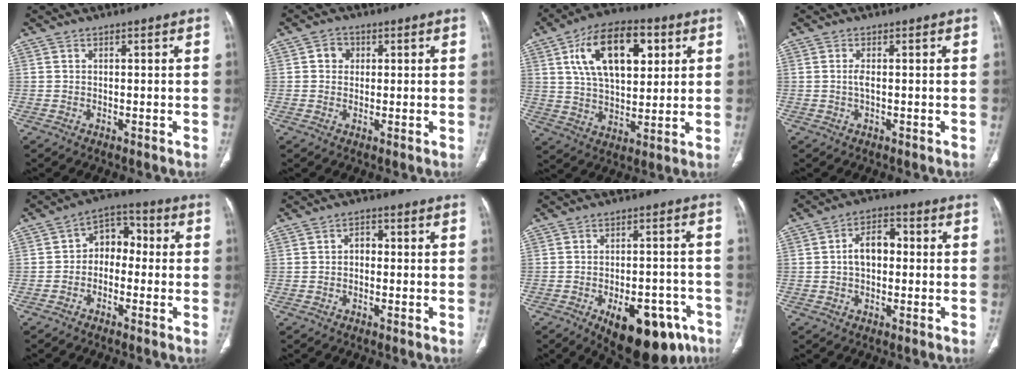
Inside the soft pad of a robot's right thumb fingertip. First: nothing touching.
{"total": 2.9, "force": [0.6, 2.6, 1.2], "torque": [-0.002, 0.003, 0.007]}
{"total": 18.5, "force": [6.5, 9.9, 14.2], "torque": [-0.207, -0.006, 0.110]}
{"total": 1.2, "force": [0.0, 0.3, 1.2], "torque": [-0.028, -0.002, 0.000]}
{"total": 7.4, "force": [-0.8, 5.4, 4.9], "torque": [-0.042, 0.037, -0.032]}
{"total": 2.4, "force": [-0.3, 1.8, 1.5], "torque": [-0.013, 0.011, -0.013]}
{"total": 17.0, "force": [-8.6, 8.3, 12.1], "torque": [-0.110, 0.038, -0.105]}
{"total": 6.8, "force": [0.1, 4.5, 5.2], "torque": [-0.075, 0.024, -0.008]}